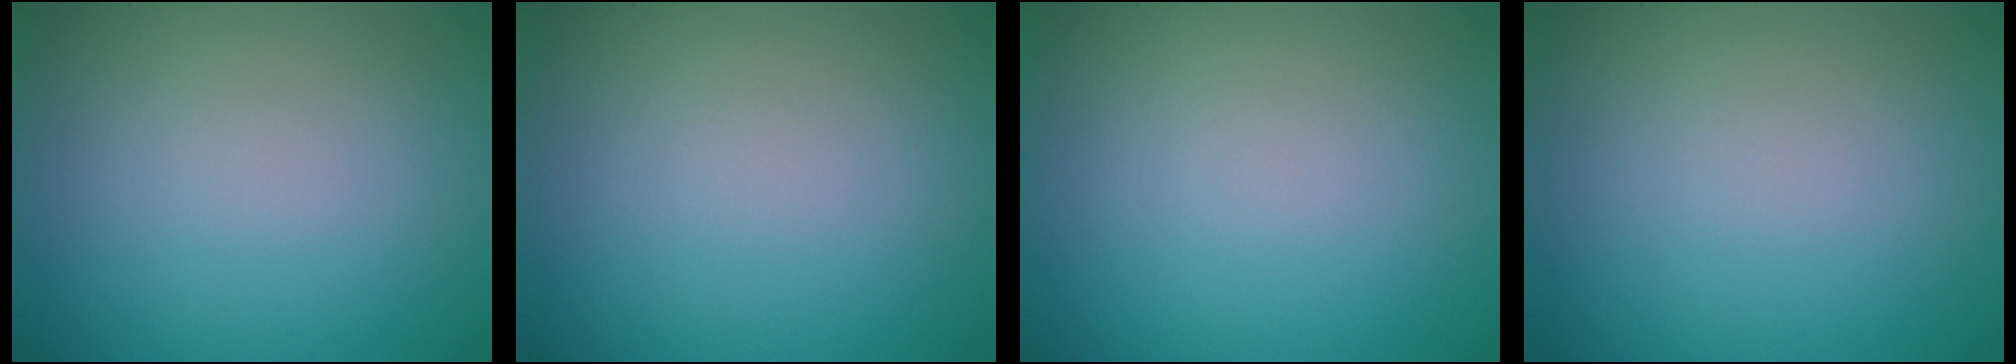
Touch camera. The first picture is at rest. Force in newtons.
{"total": 0.0}
{"total": 0.0}
{"total": 0.0}